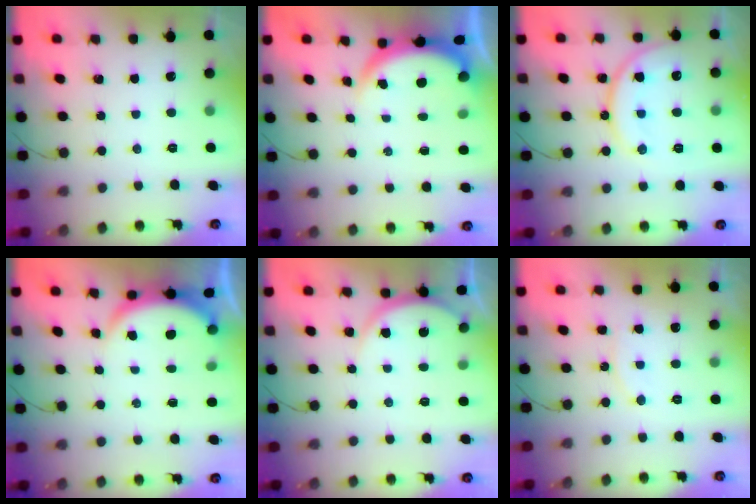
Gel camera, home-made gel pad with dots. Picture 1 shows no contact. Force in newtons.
{"total": 4.2, "press": 4.0, "slide": 1.3}
{"total": 14.1, "press": 14.1, "slide": 1.3}
{"total": 5.1, "press": 5.1, "slide": 0.6}
{"total": 4.7, "press": 4.7, "slide": 0.5}
{"total": 7.0, "press": 7.0, "slide": 0.3}